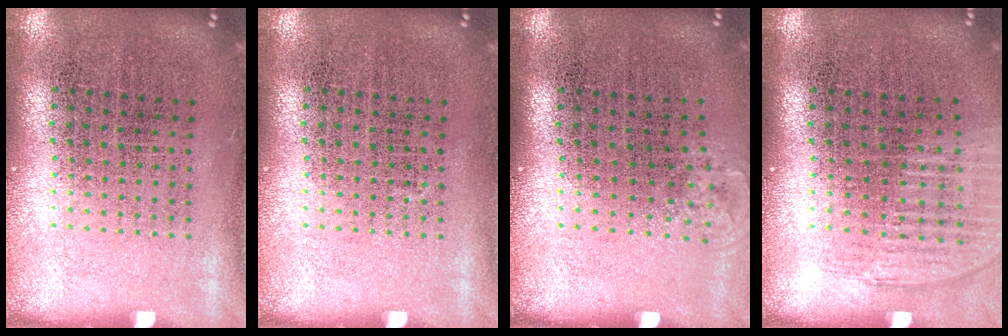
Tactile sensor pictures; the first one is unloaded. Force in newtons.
{"total": 0.0}
{"total": 0.6, "press": 0.5, "slide": 0.3}
{"total": 1.2, "press": 1.1, "slide": 0.4}